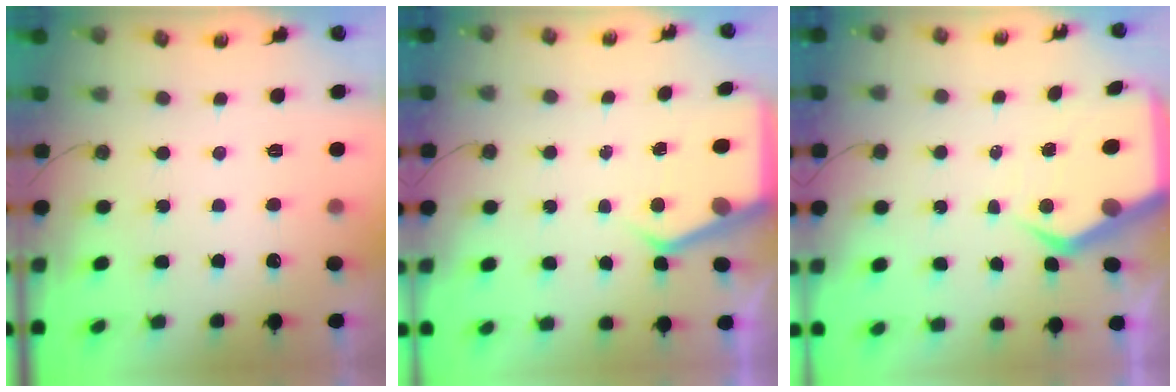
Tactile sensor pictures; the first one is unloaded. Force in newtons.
{"total": 5.3, "press": 5.3, "slide": 0.5}
{"total": 7.9, "press": 7.8, "slide": 0.8}